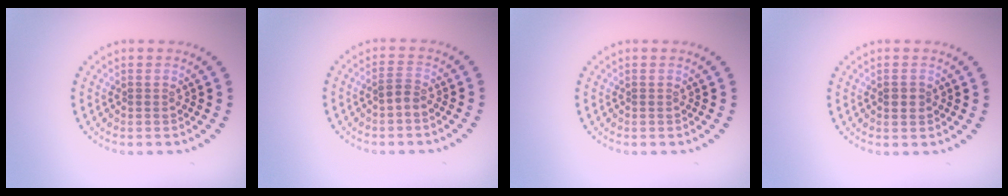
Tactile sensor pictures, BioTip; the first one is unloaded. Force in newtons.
{"total": 1.1, "press": 1.0, "slide": 0.5}
{"total": 0.0}
{"total": 1.2, "press": 1.2, "slide": 0.2}